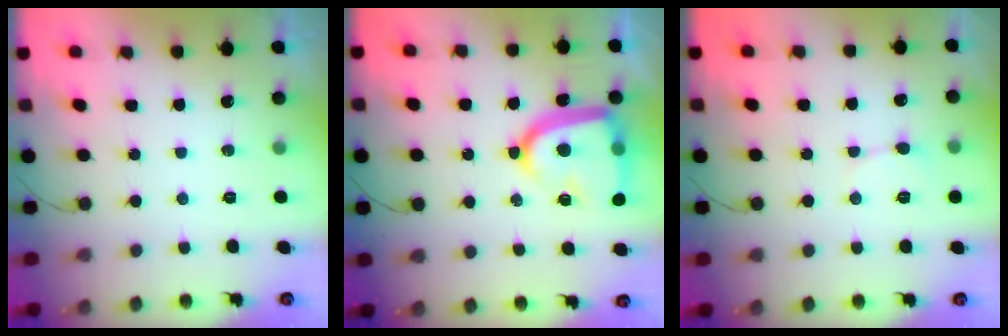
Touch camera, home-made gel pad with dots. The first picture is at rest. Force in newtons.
{"total": 19.6, "press": 19.5, "slide": 1.7}
{"total": 4.2, "press": 4.2, "slide": 0.5}